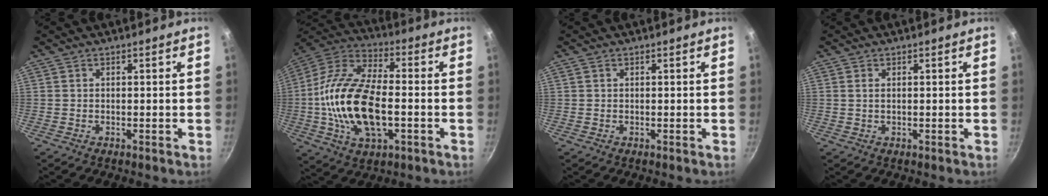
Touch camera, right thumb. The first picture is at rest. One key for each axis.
{"total": 20.6, "fx": -2.9, "fy": 10.5, "fz": 17.5, "tx": -0.329, "ty": 0.032, "tz": -0.064}
{"total": 0.0}
{"total": 0.9, "fx": 0.3, "fy": 0.5, "fz": 0.7, "tx": -0.014, "ty": 0.001, "tz": 0.003}